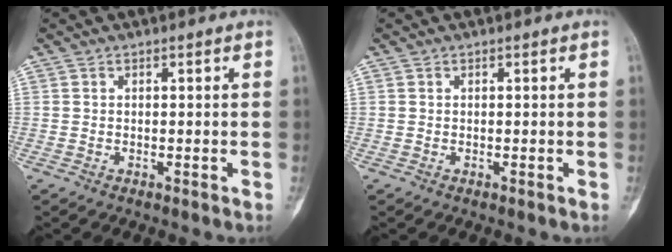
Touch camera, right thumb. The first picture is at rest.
{"total": 0.0}